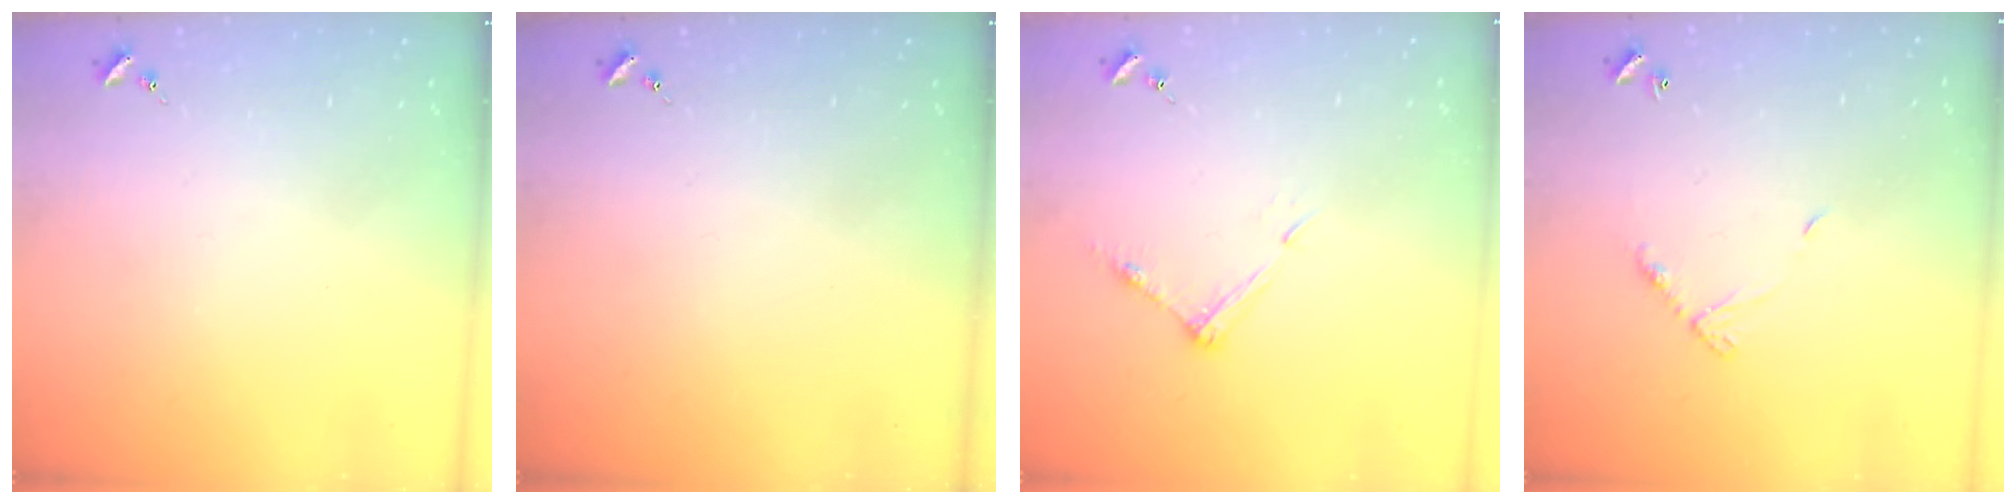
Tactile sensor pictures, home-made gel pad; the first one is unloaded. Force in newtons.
{"total": 0.0}
{"total": 6.8, "press": 6.7, "slide": 0.4}
{"total": 6.9, "press": 6.8, "slide": 0.6}